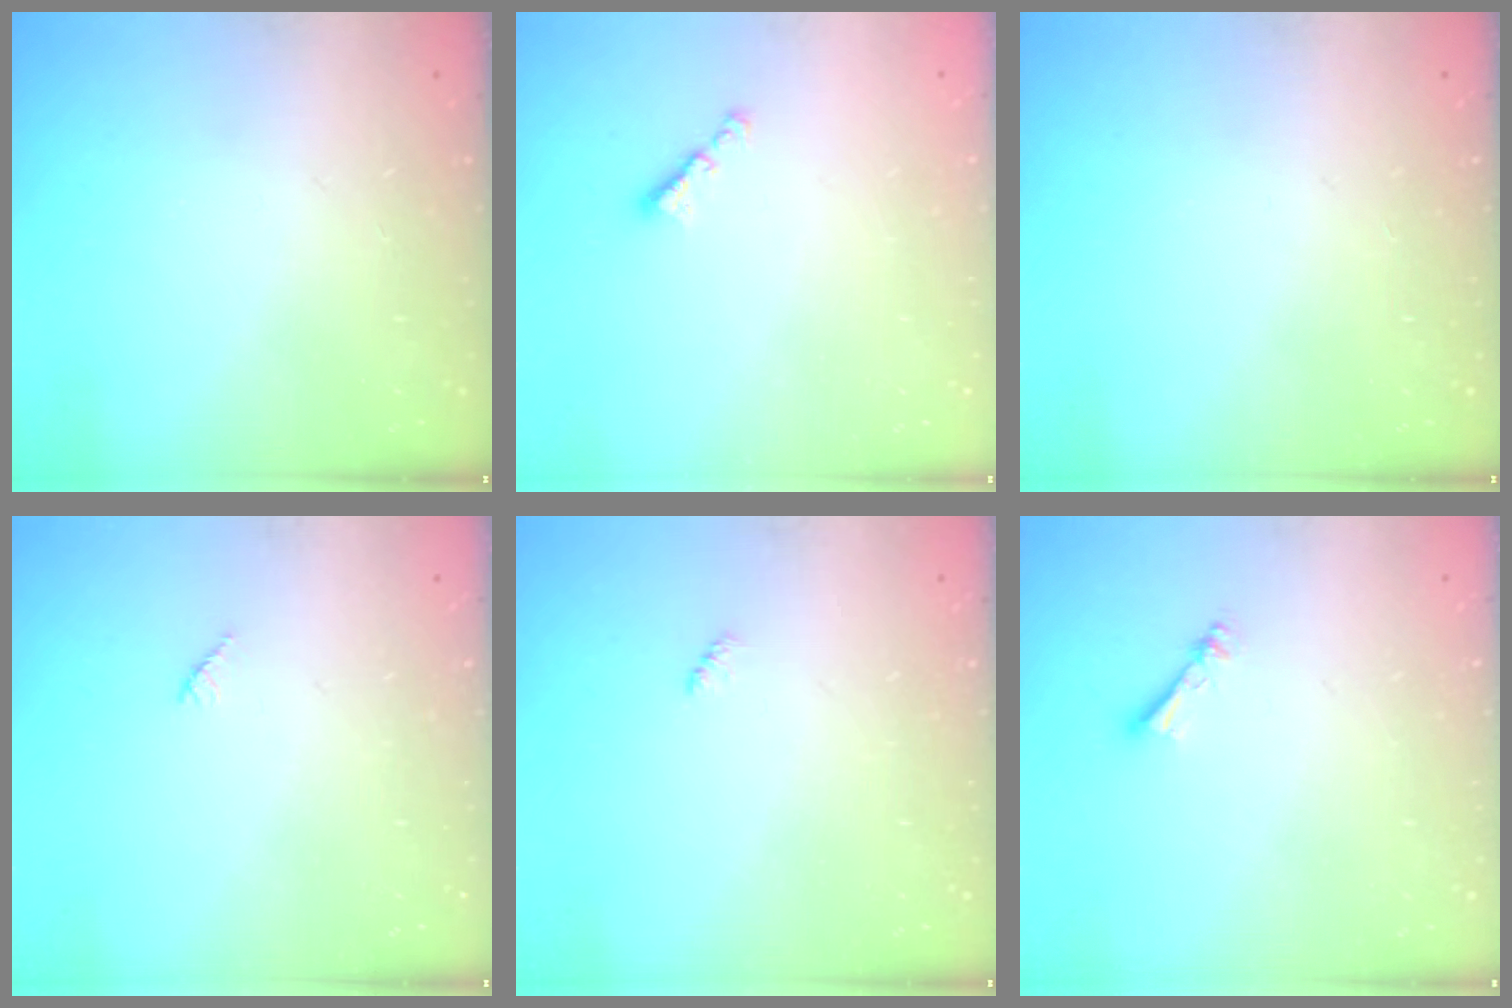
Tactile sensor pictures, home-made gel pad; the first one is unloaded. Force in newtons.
{"total": 2.3, "press": 2.3, "slide": 0.4}
{"total": 0.0}
{"total": 4.2, "press": 4.1, "slide": 0.7}
{"total": 1.9, "press": 1.9, "slide": 0.4}
{"total": 2.4, "press": 2.4, "slide": 0.4}